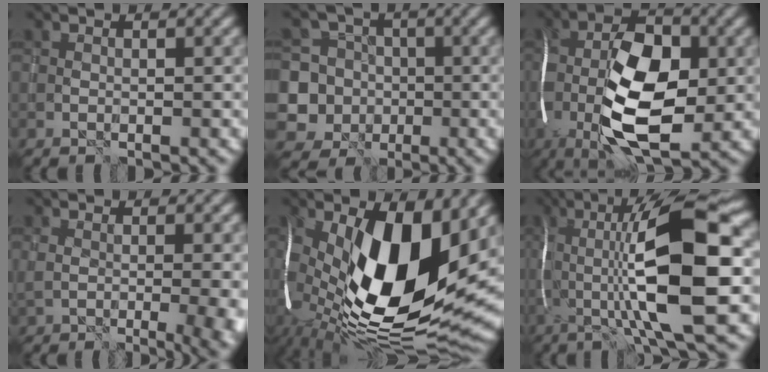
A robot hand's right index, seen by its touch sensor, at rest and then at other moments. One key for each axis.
{"total": 8.3, "fx": -2.2, "fy": 7.7, "fz": 2.1, "tx": -0.042, "ty": 0.002, "tz": -0.062}
{"total": 12.3, "fx": -1.8, "fy": 5.8, "fz": 10.7, "tx": -0.185, "ty": 0.004, "tz": -0.041}
{"total": 6.1, "fx": 0.3, "fy": 2.9, "fz": 5.3, "tx": -0.047, "ty": -0.013, "tz": 0.016}
{"total": 18.4, "fx": 0.2, "fy": 8.9, "fz": 16.1, "tx": -0.288, "ty": -0.008, "tz": -0.007}
{"total": 13.5, "fx": -0.4, "fy": 2.6, "fz": 13.2, "tx": -0.212, "ty": 0.022, "tz": -0.010}